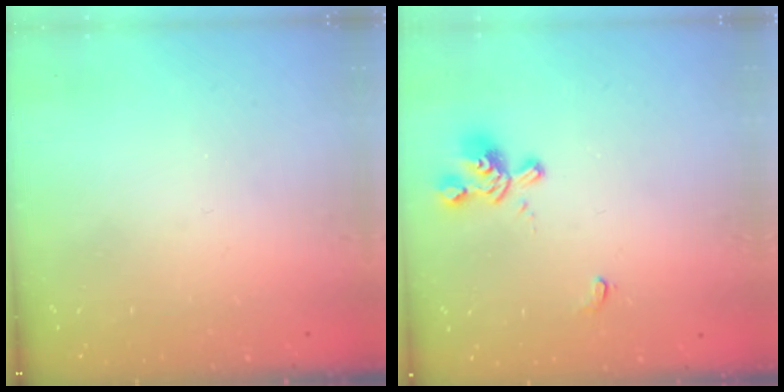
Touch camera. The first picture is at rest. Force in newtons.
{"total": 1.7, "press": 1.0, "slide": 1.3}